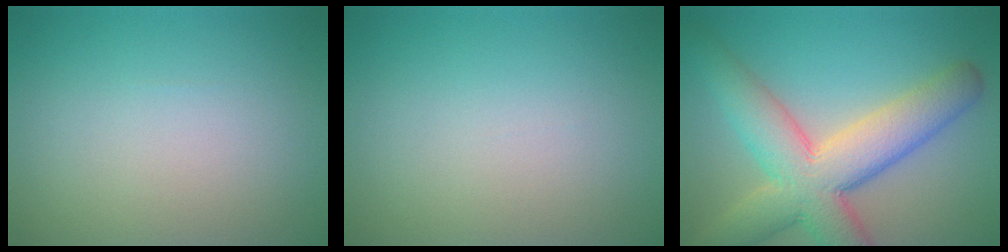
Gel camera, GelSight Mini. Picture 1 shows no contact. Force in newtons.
{"total": 0.0}
{"total": 9.6, "press": 9.6, "slide": 0.8}